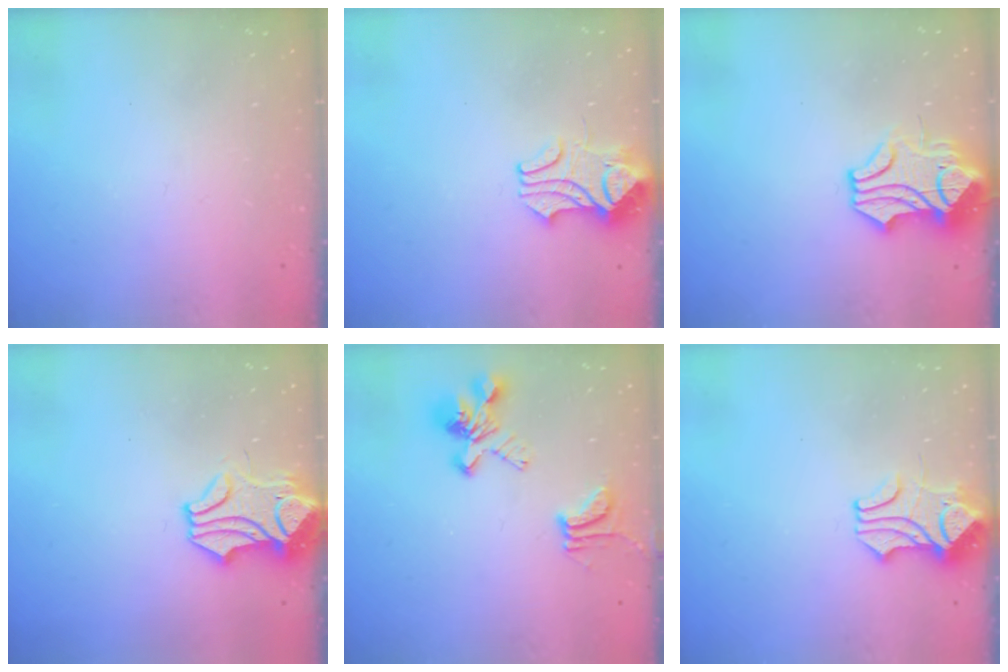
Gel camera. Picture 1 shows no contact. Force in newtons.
{"total": 2.4, "press": 2.3, "slide": 0.8}
{"total": 4.2, "press": 4.1, "slide": 1.2}
{"total": 1.6, "press": 0.9, "slide": 1.3}
{"total": 5.8, "press": 5.6, "slide": 1.7}
{"total": 1.9, "press": 1.6, "slide": 1.0}